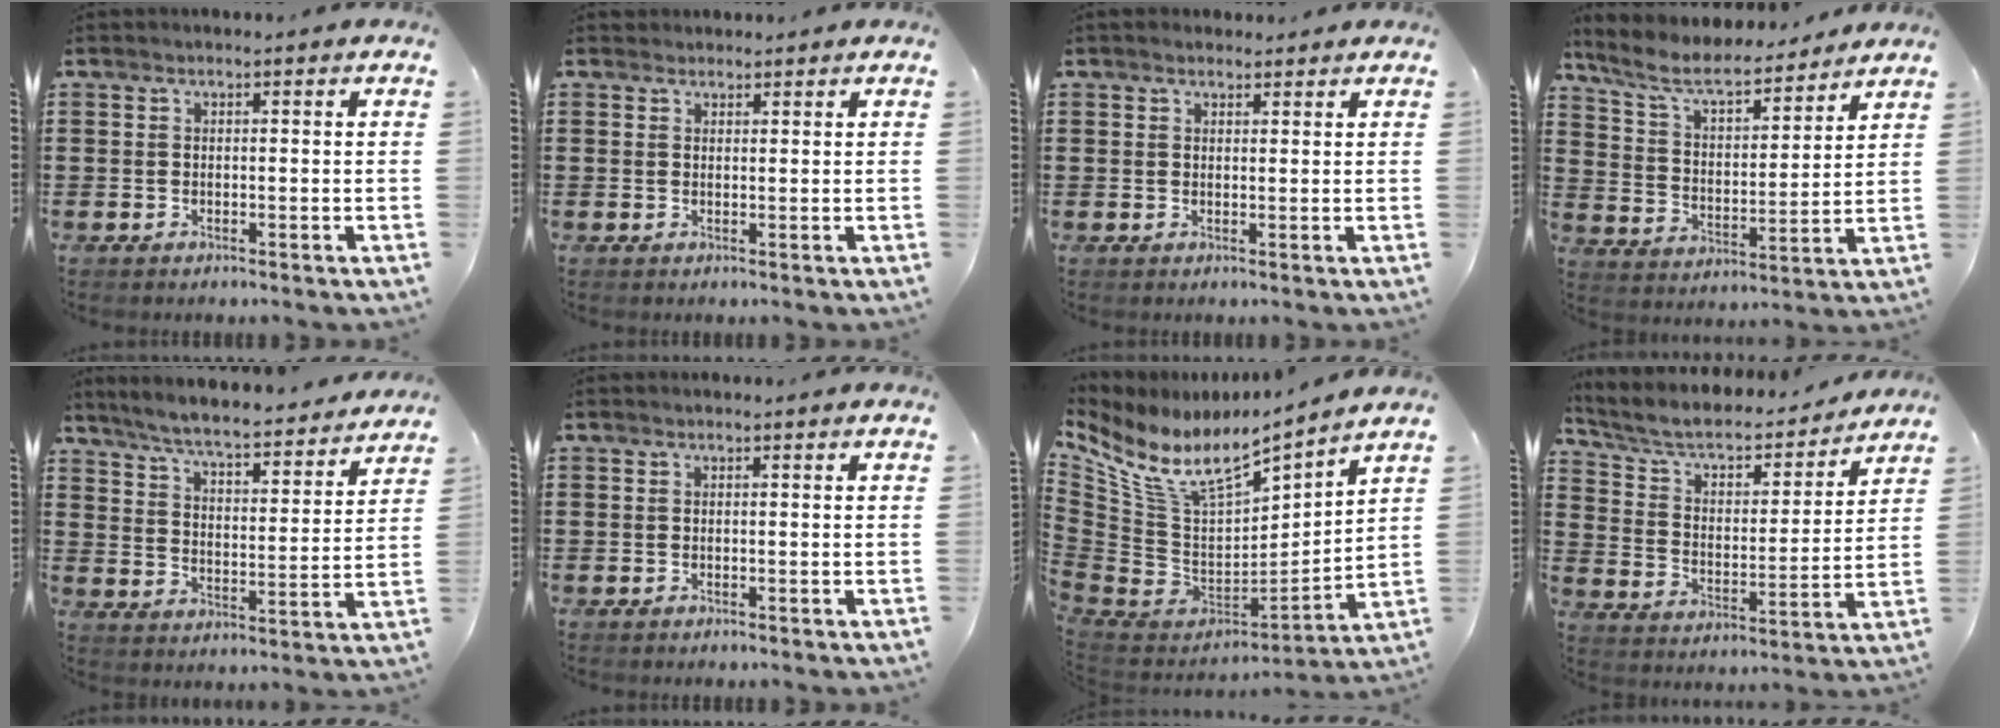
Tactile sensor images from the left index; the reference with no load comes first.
{"total": 1.3, "force": [1.2, 0.5, 0.0], "torque": [-0.002, 0.002, 0.025]}
{"total": 1.5, "force": [1.3, 0.6, 0.2], "torque": [-0.007, 0.004, 0.026]}
{"total": 7.2, "force": [6.2, 1.7, 3.4], "torque": [-0.093, -0.033, 0.103]}
{"total": 6.1, "force": [5.8, -0.3, 2.1], "torque": [-0.066, -0.042, 0.095]}
{"total": 0.0}
{"total": 10.9, "force": [6.6, 4.0, 7.7], "torque": [-0.177, -0.045, 0.115]}
{"total": 5.4, "force": [4.4, 2.2, 2.3], "torque": [-0.068, -0.029, 0.068]}